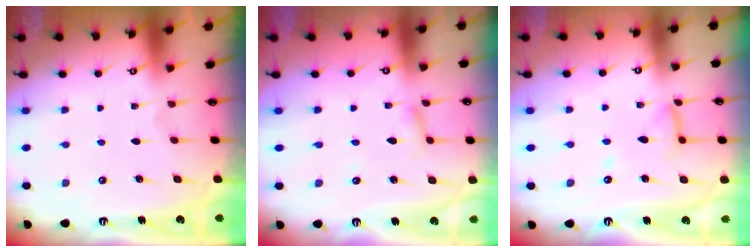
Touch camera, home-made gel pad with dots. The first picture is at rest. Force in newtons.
{"total": 2.7, "press": 2.6, "slide": 0.3}
{"total": 10.7, "press": 10.6, "slide": 0.9}